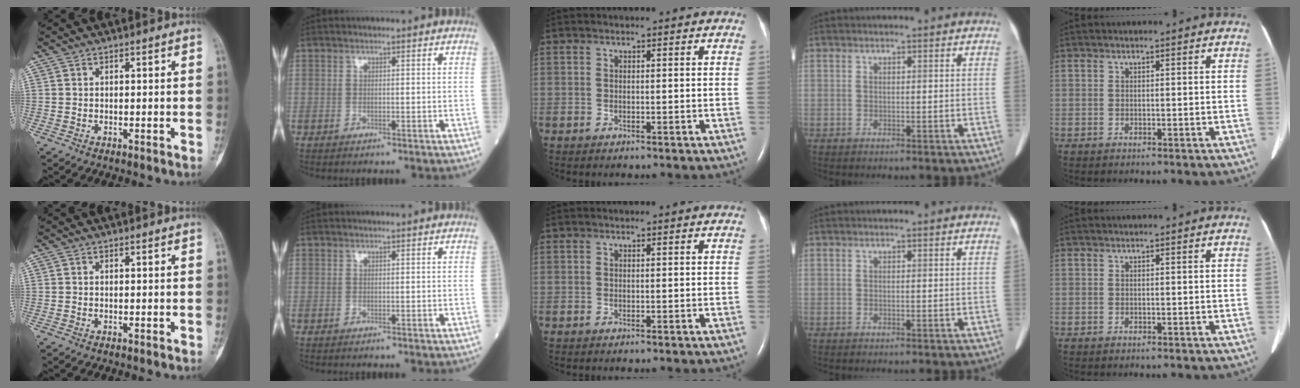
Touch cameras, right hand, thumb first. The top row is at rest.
{}